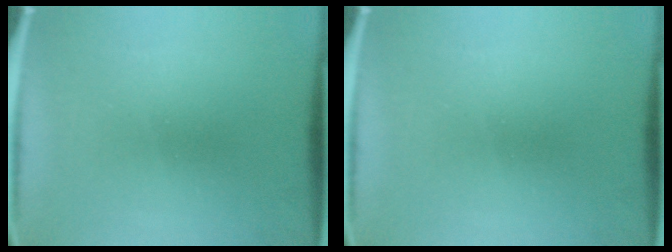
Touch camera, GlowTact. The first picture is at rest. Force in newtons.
{"total": 0.0}